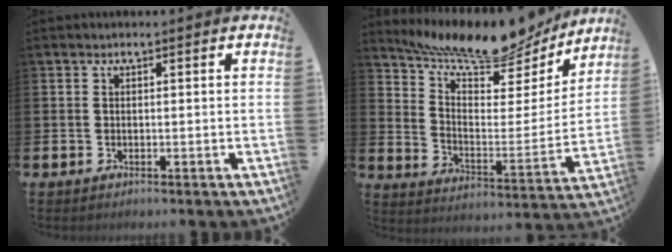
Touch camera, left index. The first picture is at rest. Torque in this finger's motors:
{"motor_torque": [0.69, -0.60, 0.76, 0.15]}